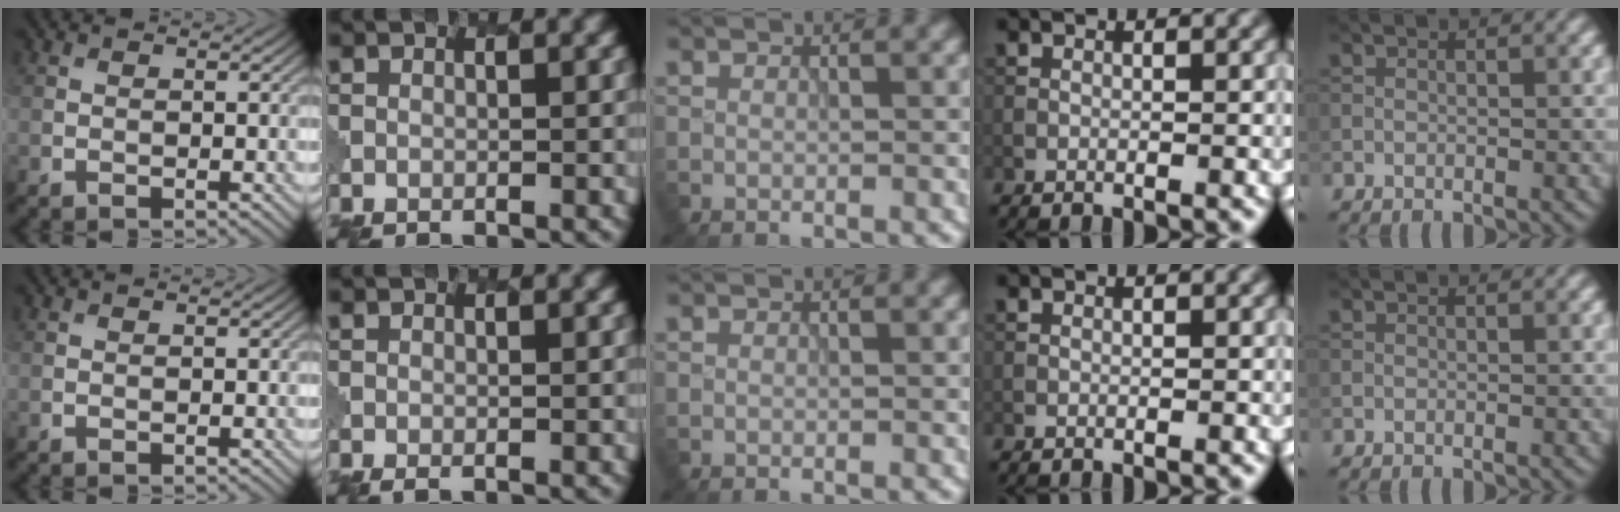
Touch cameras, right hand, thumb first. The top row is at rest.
{"index": {"total": 0.7, "force": [-0.3, 0.2, 0.6], "torque": [-0.010, -0.001, -0.005]}}